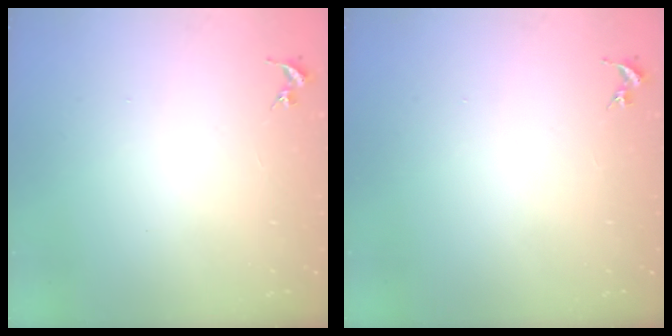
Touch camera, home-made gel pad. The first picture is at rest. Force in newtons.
{"total": 0.0}